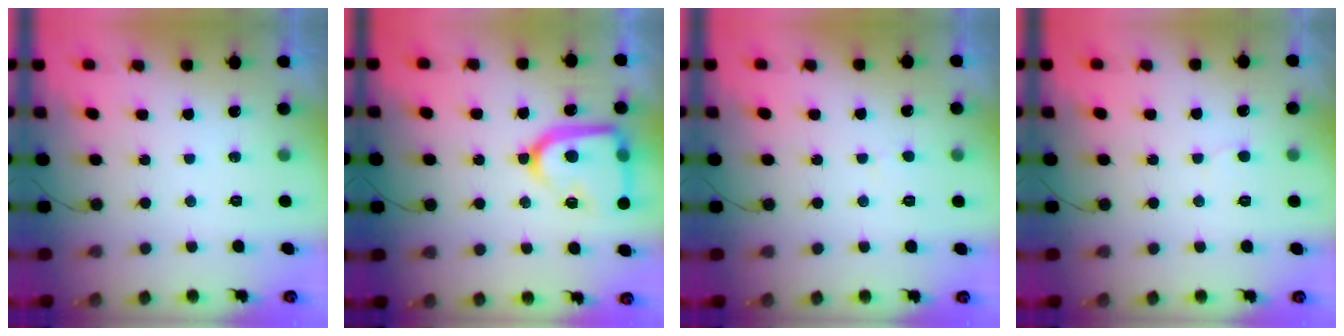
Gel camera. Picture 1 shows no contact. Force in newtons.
{"total": 19.2, "press": 19.1, "slide": 1.7}
{"total": 2.4, "press": 2.4, "slide": 0.2}
{"total": 5.4, "press": 5.4, "slide": 0.5}